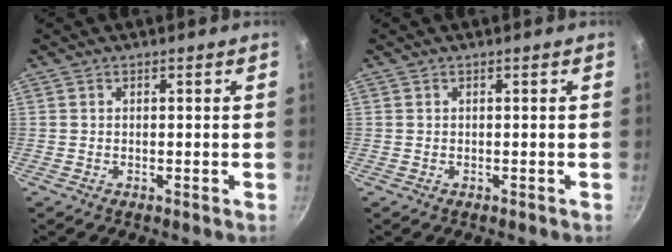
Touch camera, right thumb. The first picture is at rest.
{"total": 0.0}